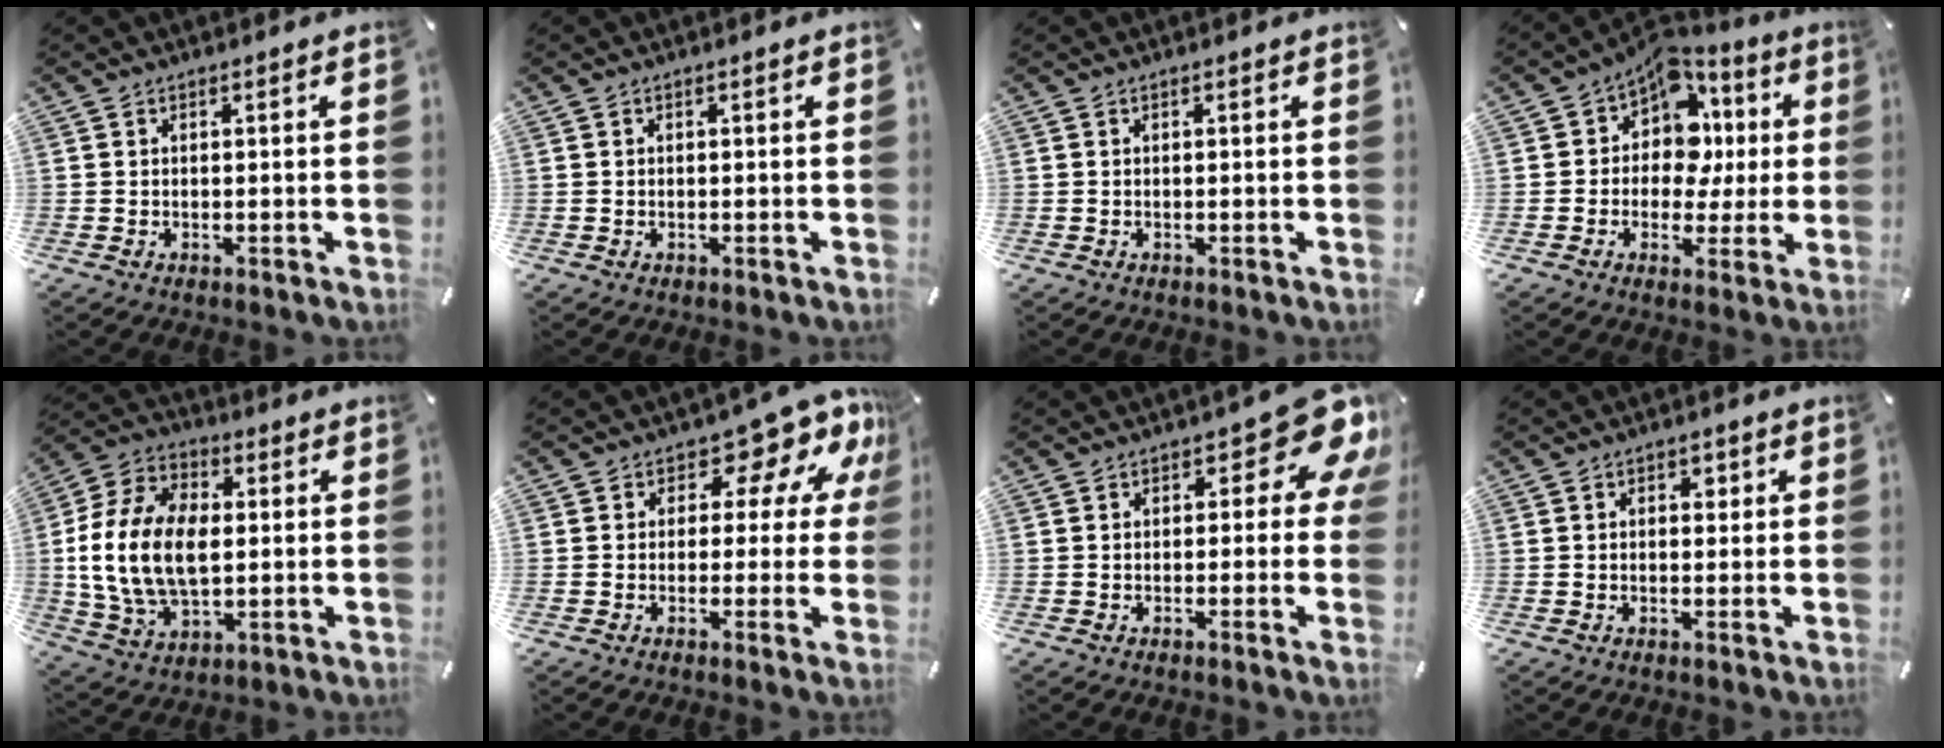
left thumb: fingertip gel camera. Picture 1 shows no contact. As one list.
[{"total": 0.0}, {"total": 0.0}, {"total": 10.7, "force": [3.2, 8.8, 5.1], "torque": [-0.088, -0.033, 0.063]}, {"total": 18.1, "force": [0.0, 12.7, 13.0], "torque": [-0.296, 0.010, 0.001]}, {"total": 11.4, "force": [5.9, 6.3, 7.5], "torque": [-0.087, -0.051, 0.099]}, {"total": 10.1, "force": [4.8, 4.6, 7.5], "torque": [-0.078, -0.034, 0.078]}, {"total": 2.1, "force": [0.5, 1.7, 1.2], "torque": [-0.011, 0.002, 0.001]}]